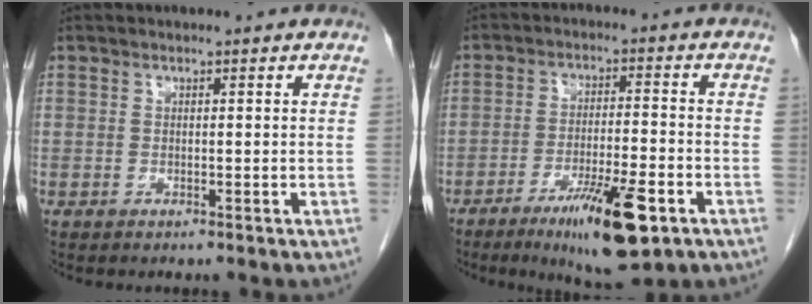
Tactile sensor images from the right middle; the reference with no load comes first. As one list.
[{"total": 11.7, "force": [-6.3, 1.8, 9.7], "torque": [-0.160, -0.020, -0.095]}]